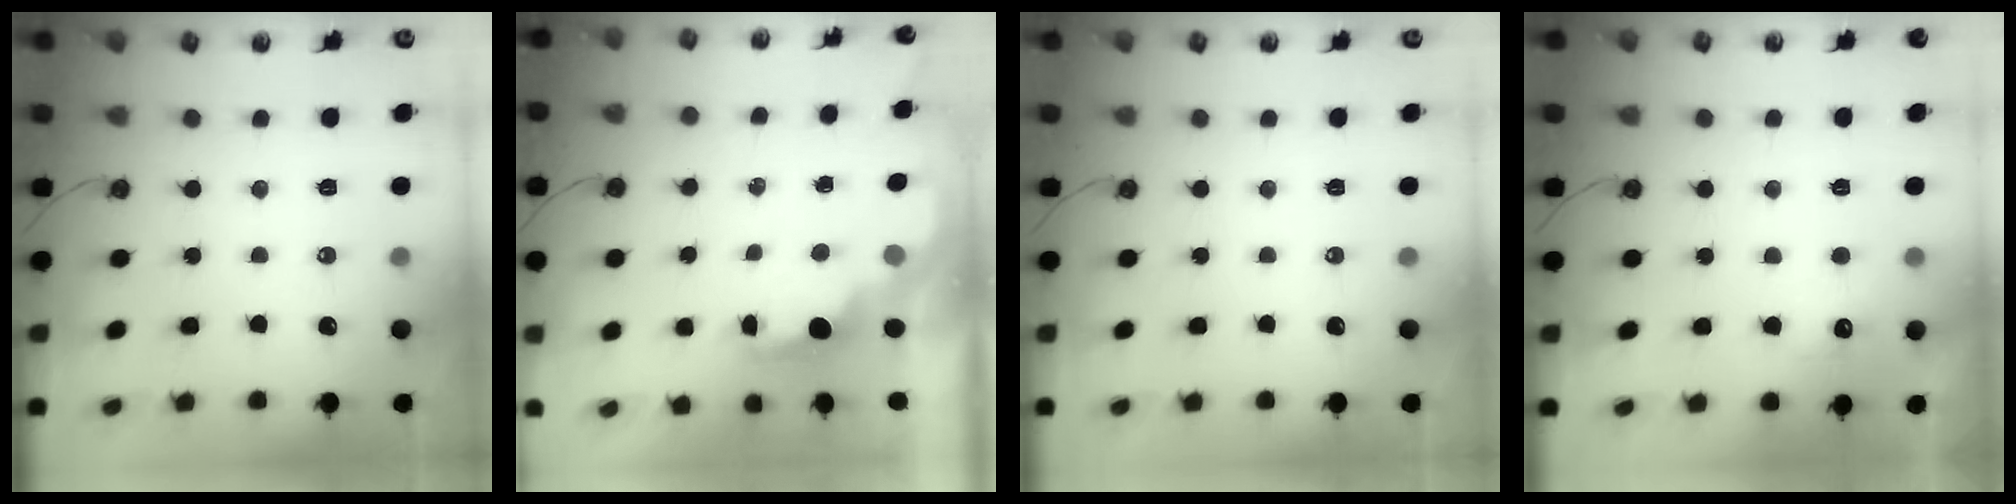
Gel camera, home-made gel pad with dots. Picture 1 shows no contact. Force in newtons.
{"total": 1.6, "press": 1.5, "slide": 0.6}
{"total": 0.0}
{"total": 5.7, "press": 5.5, "slide": 1.3}